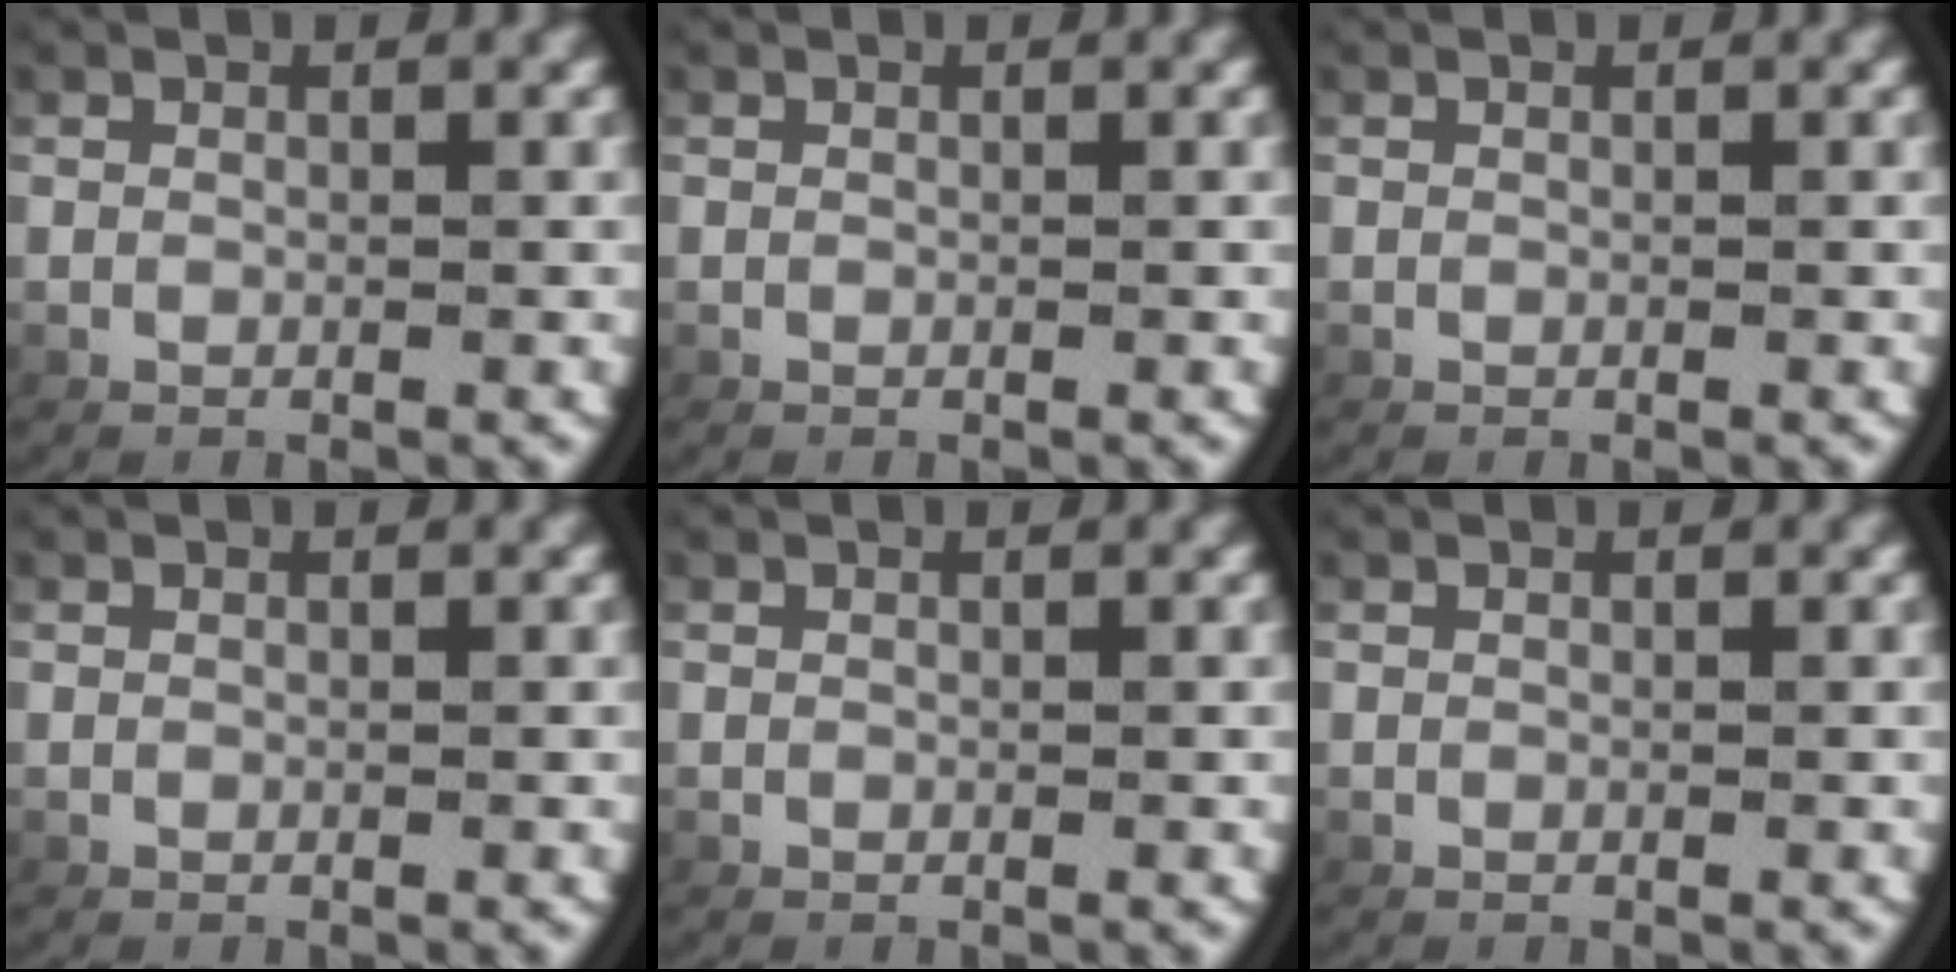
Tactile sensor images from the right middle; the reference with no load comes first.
{"total": 0.0}
{"total": 0.0}
{"total": 0.0}
{"total": 0.0}
{"total": 0.0}